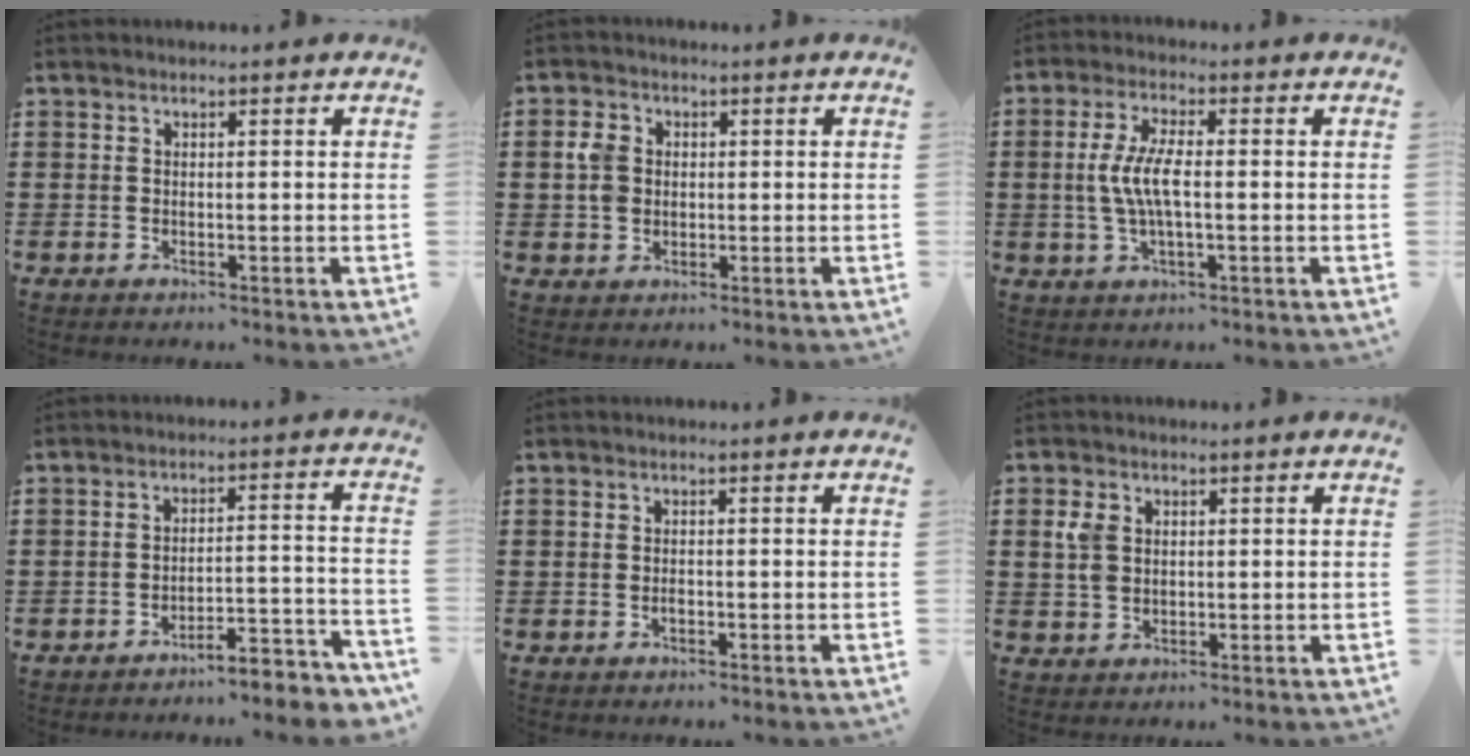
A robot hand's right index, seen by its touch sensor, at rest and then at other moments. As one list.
[{"total": 3.7, "force": [0.3, 3.1, 2.0], "torque": [-0.056, 0.010, 0.000]}, {"total": 6.0, "force": [-0.5, 1.9, 5.7], "torque": [-0.130, -0.005, -0.019]}, {"total": 4.4, "force": [-4.2, 0.0, 1.4], "torque": [-0.027, -0.004, -0.086]}, {"total": 0.8, "force": [-0.3, 0.5, 0.6], "torque": [-0.012, -0.002, -0.005]}, {"total": 3.5, "force": [0.9, 2.7, 2.1], "torque": [-0.057, 0.009, 0.013]}]